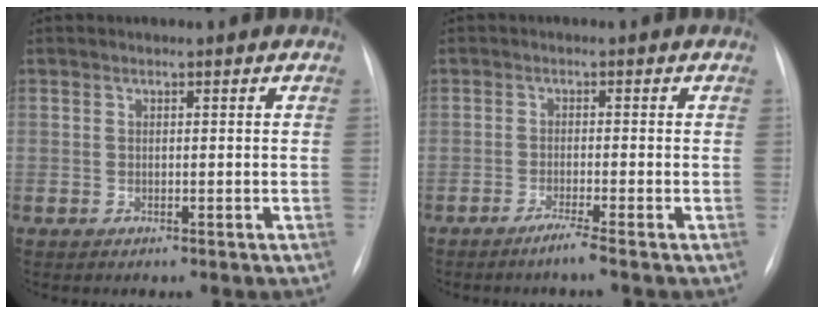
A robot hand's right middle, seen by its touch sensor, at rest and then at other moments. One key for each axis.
{"total": 2.3, "fx": -1.7, "fy": -0.8, "fz": 1.3, "tx": -0.028, "ty": -0.005, "tz": -0.035}